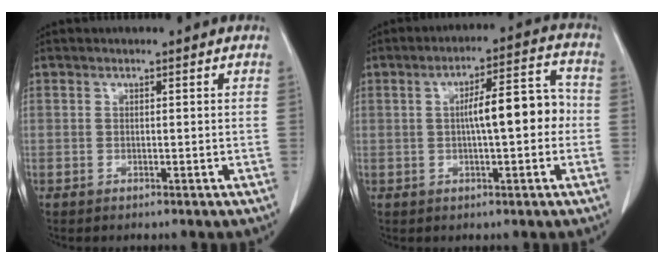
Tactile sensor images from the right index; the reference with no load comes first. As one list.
[{"total": 8.1, "force": [0.0, 2.2, 7.8], "torque": [-0.116, 0.032, 0.001]}]